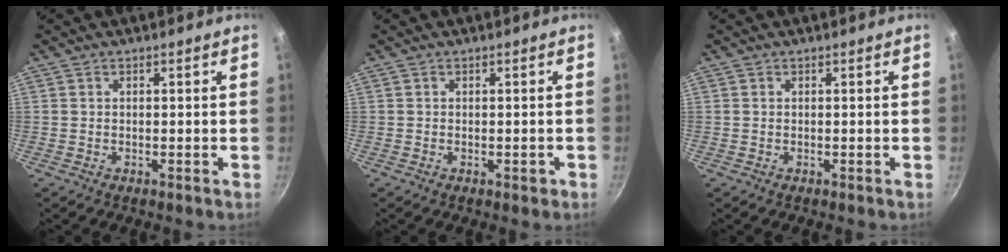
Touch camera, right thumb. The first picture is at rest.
{"total": 1.2, "force": [-0.4, 0.7, 0.9], "torque": [-0.004, 0.003, -0.008]}
{"total": 0.0}